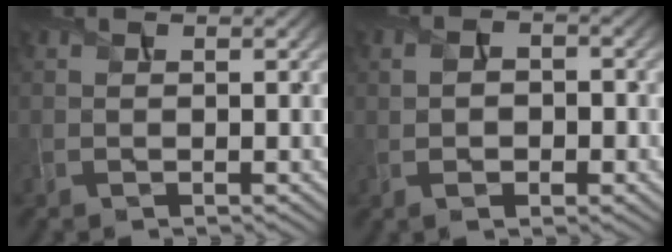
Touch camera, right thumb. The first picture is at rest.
{"total": 3.7, "force": [-0.6, 2.3, 2.8], "torque": [-0.037, 0.000, -0.011]}